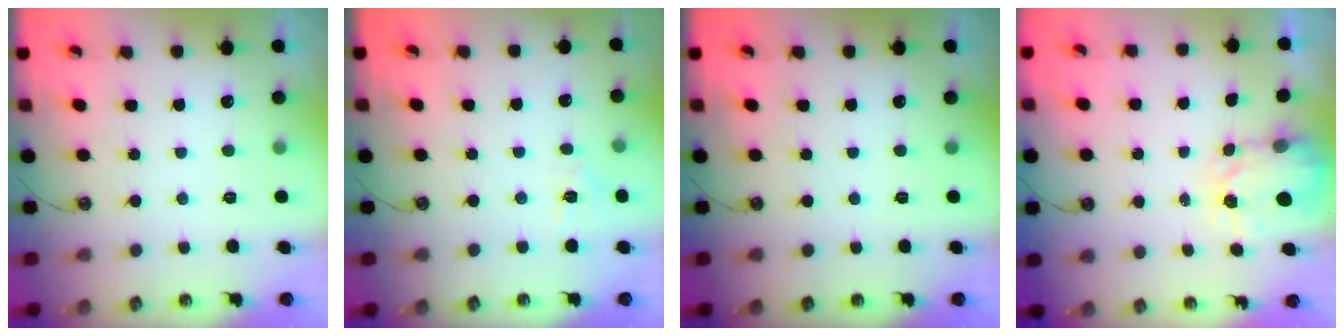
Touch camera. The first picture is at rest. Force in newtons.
{"total": 4.6, "press": 4.6, "slide": 0.6}
{"total": 0.0}
{"total": 3.5, "press": 3.5, "slide": 0.4}